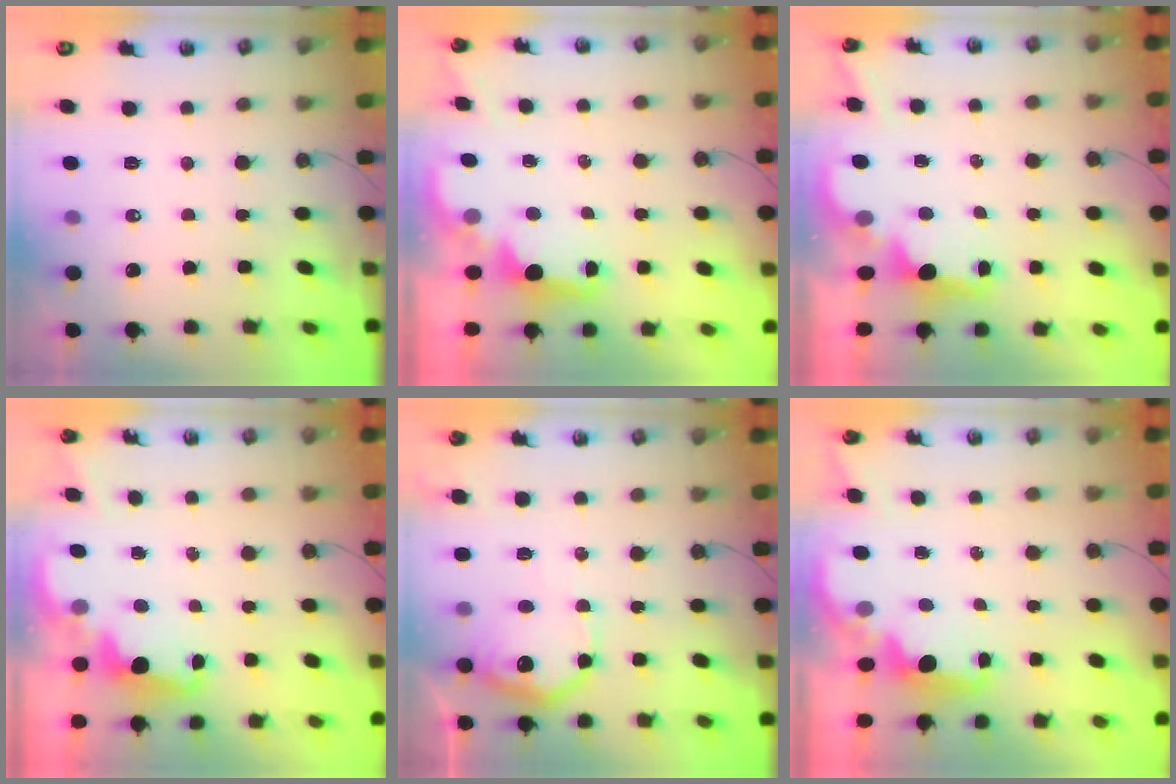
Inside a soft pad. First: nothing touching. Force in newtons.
{"total": 1.9, "press": 1.7, "slide": 0.7}
{"total": 2.2, "press": 2.1, "slide": 0.8}
{"total": 2.4, "press": 2.3, "slide": 0.5}
{"total": 14.3, "press": 14.2, "slide": 0.8}
{"total": 2.1, "press": 2.0, "slide": 0.8}